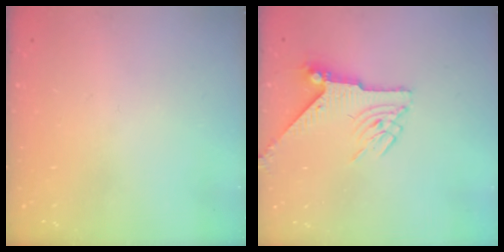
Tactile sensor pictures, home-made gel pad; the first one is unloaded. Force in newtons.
{"total": 6.7, "press": 6.7, "slide": 0.2}